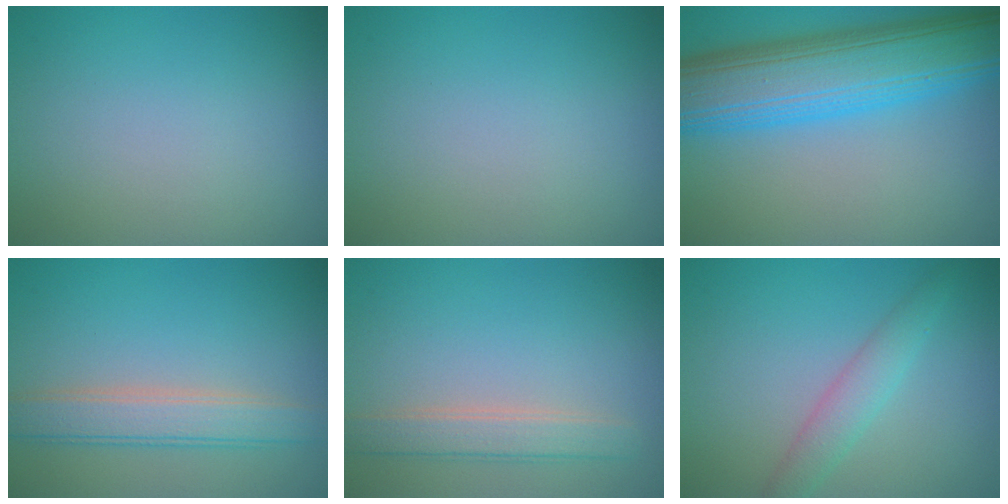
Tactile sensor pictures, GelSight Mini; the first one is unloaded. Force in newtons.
{"total": 0.0}
{"total": 11.5, "press": 11.5, "slide": 0.2}
{"total": 3.9, "press": 3.9, "slide": 0.3}
{"total": 2.7, "press": 2.7, "slide": 0.5}
{"total": 2.9, "press": 2.9, "slide": 0.1}